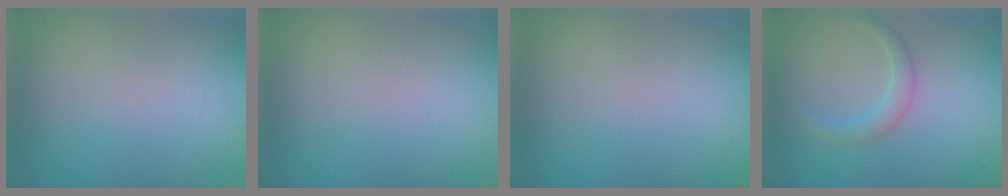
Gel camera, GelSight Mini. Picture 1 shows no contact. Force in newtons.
{"total": 0.0}
{"total": 0.0}
{"total": 1.7, "press": 1.7, "slide": 0.1}